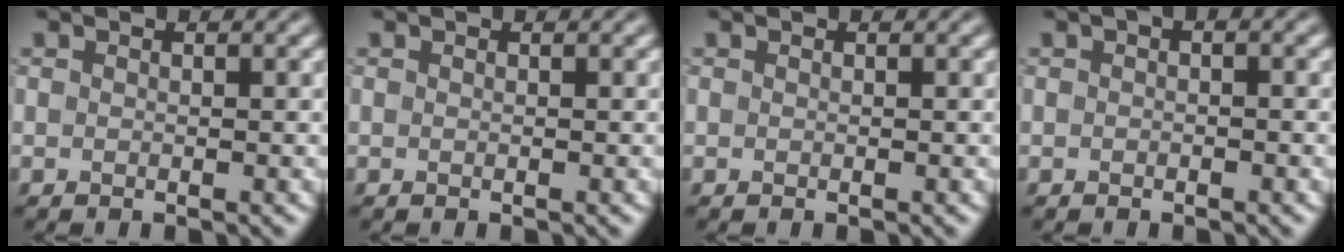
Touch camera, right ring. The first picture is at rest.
{"total": 0.0}
{"total": 0.0}
{"total": 0.8, "force": [0.1, 0.4, 0.7], "torque": [-0.014, 0.006, -0.003]}